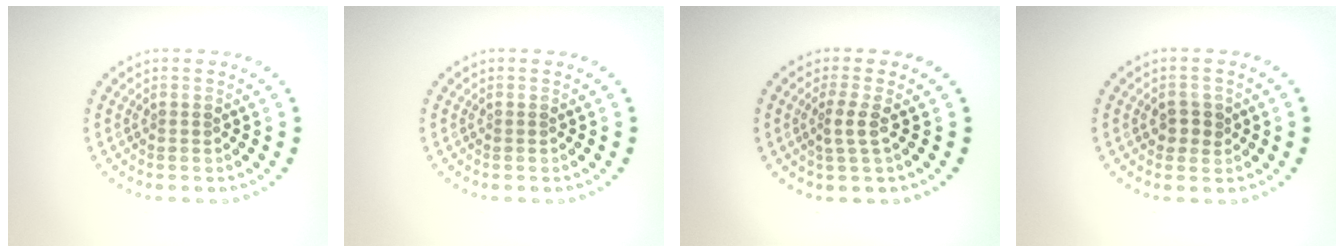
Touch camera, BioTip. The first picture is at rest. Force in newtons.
{"total": 0.0}
{"total": 1.8, "press": 1.3, "slide": 1.3}
{"total": 1.9, "press": 1.9, "slide": 0.4}